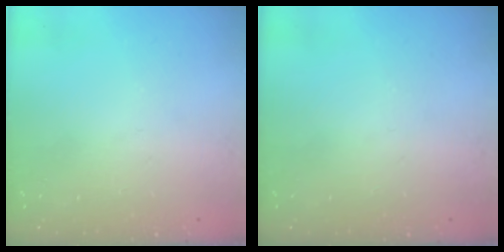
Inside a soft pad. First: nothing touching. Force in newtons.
{"total": 0.0}